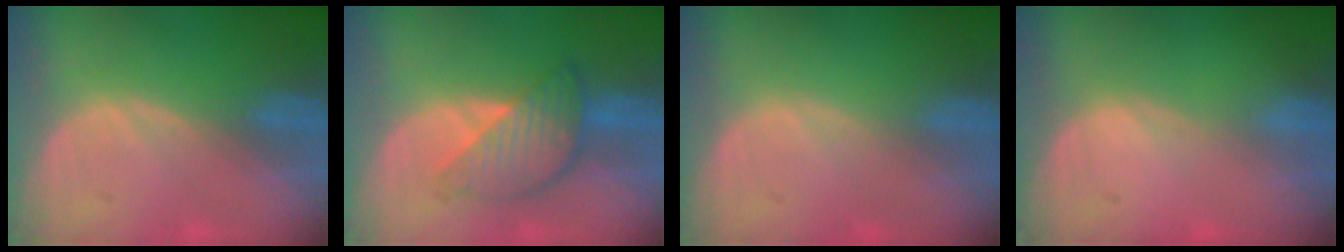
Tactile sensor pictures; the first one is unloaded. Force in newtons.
{"total": 6.1, "press": 6.1, "slide": 0.4}
{"total": 0.0}
{"total": 0.0}